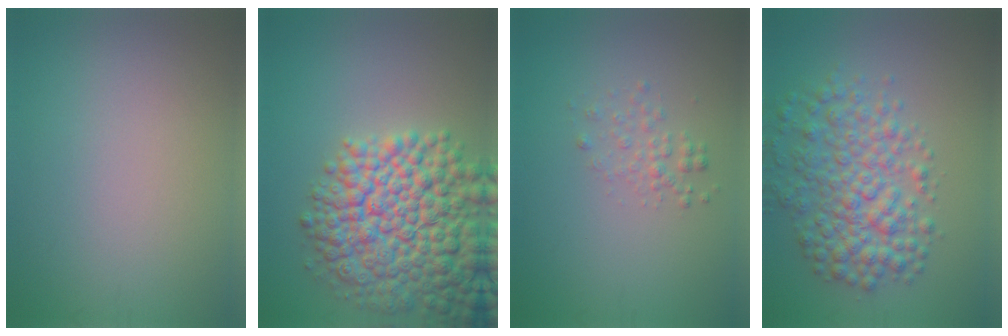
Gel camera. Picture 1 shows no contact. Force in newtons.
{"total": 11.7, "press": 11.7, "slide": 0.5}
{"total": 1.4, "press": 1.4, "slide": 0.1}
{"total": 6.3, "press": 6.3, "slide": 0.1}